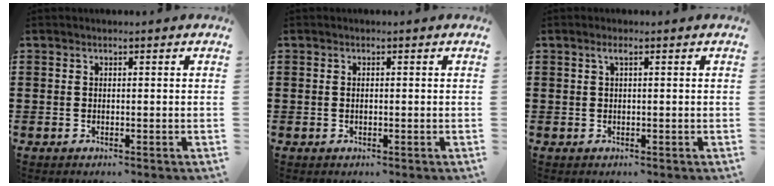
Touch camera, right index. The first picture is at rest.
{"total": 0.5, "force": [-0.1, 0.2, 0.5], "torque": [-0.011, -0.002, -0.001]}
{"total": 1.0, "force": [0.4, 0.2, 0.9], "torque": [-0.019, 0.003, 0.006]}